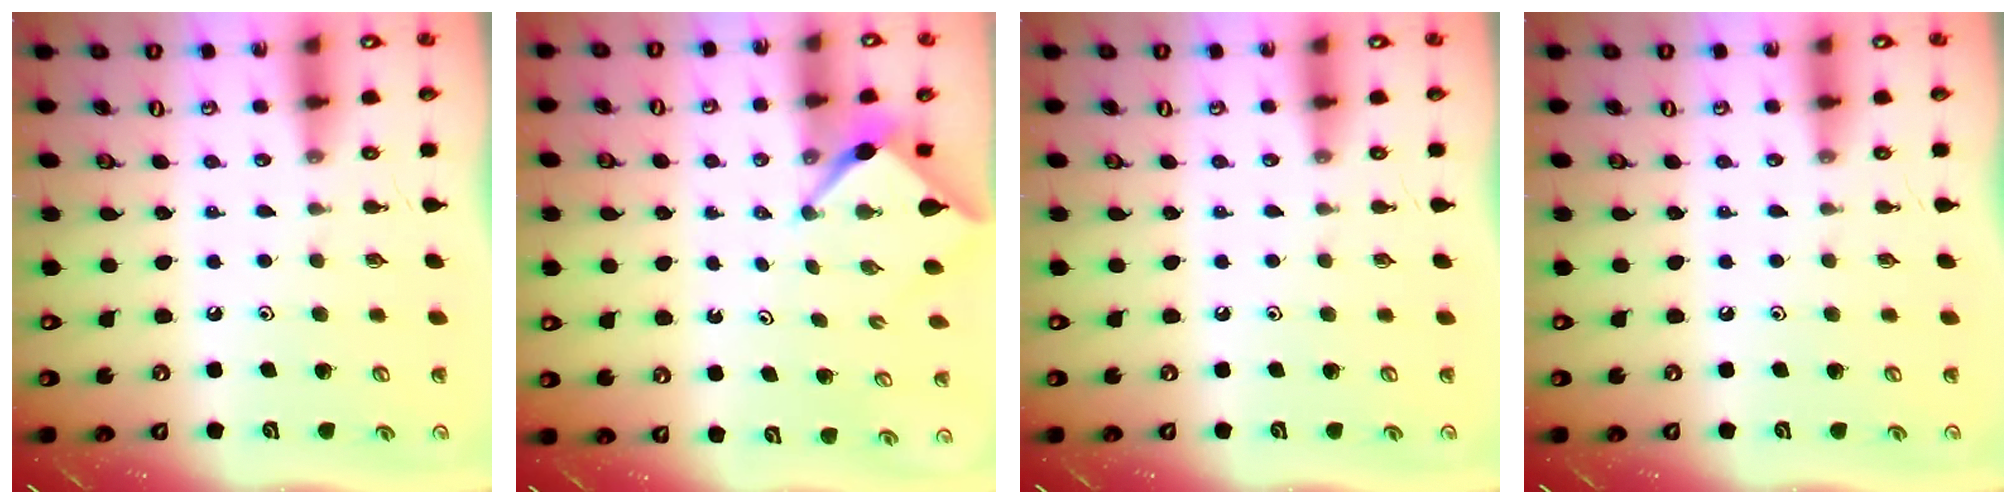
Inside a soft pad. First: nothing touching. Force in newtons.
{"total": 2.4, "press": 2.4, "slide": 0.3}
{"total": 0.0}
{"total": 0.0}